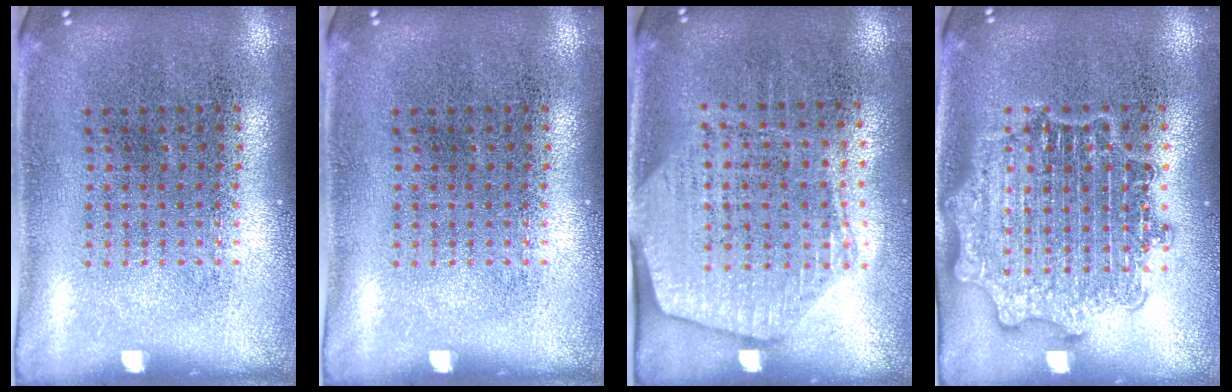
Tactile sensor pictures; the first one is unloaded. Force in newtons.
{"total": 0.0}
{"total": 1.9, "press": 1.7, "slide": 0.8}
{"total": 2.7, "press": 2.7, "slide": 0.4}